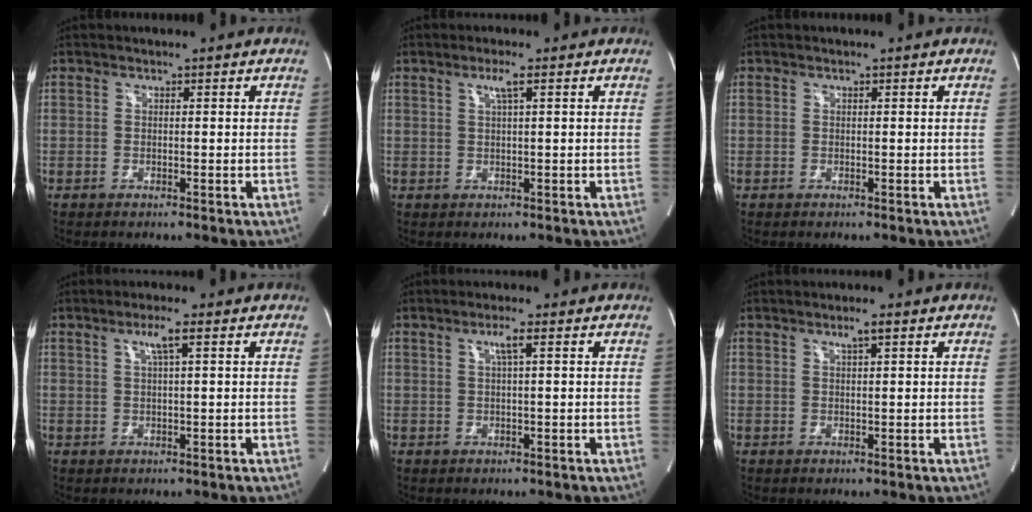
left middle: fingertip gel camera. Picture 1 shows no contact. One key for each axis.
{"total": 2.1, "fx": 1.0, "fy": -0.2, "fz": 1.9, "tx": -0.038, "ty": 0.000, "tz": 0.018}
{"total": 0.0}
{"total": 2.9, "fx": 1.2, "fy": -0.1, "fz": 2.6, "tx": -0.052, "ty": 0.002, "tz": 0.022}
{"total": 2.2, "fx": 0.8, "fy": -0.2, "fz": 2.1, "tx": -0.040, "ty": 0.001, "tz": 0.015}
{"total": 1.6, "fx": 0.9, "fy": 0.1, "fz": 1.4, "tx": -0.026, "ty": 0.002, "tz": 0.016}